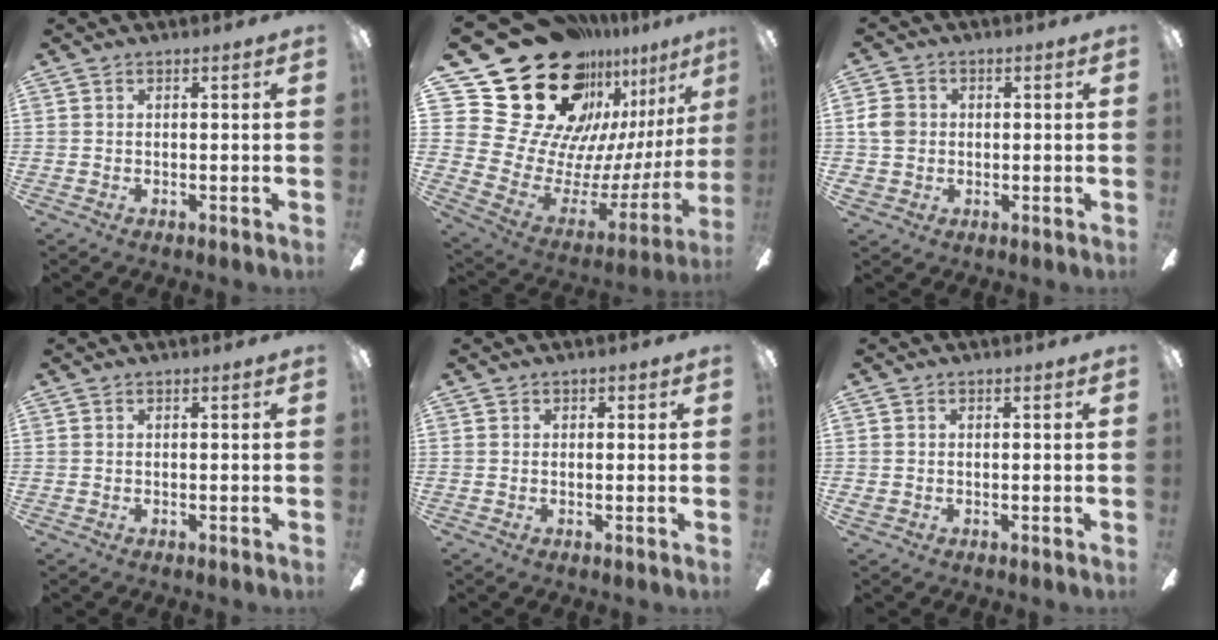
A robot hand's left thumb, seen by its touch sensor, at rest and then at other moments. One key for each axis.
{"total": 34.0, "fx": 21.6, "fy": 19.6, "fz": 17.5, "tx": -0.282, "ty": -0.192, "tz": 0.450}
{"total": 5.3, "fx": 0.3, "fy": 4.8, "fz": 2.3, "tx": -0.047, "ty": 0.011, "tz": 0.006}
{"total": 0.0}
{"total": 0.8, "fx": 0.1, "fy": 0.7, "fz": 0.2, "tx": 0.005, "ty": 0.001, "tz": -0.002}
{"total": 0.8, "fx": -0.2, "fy": 0.7, "fz": 0.3, "tx": -0.006, "ty": 0.004, "tz": -0.004}